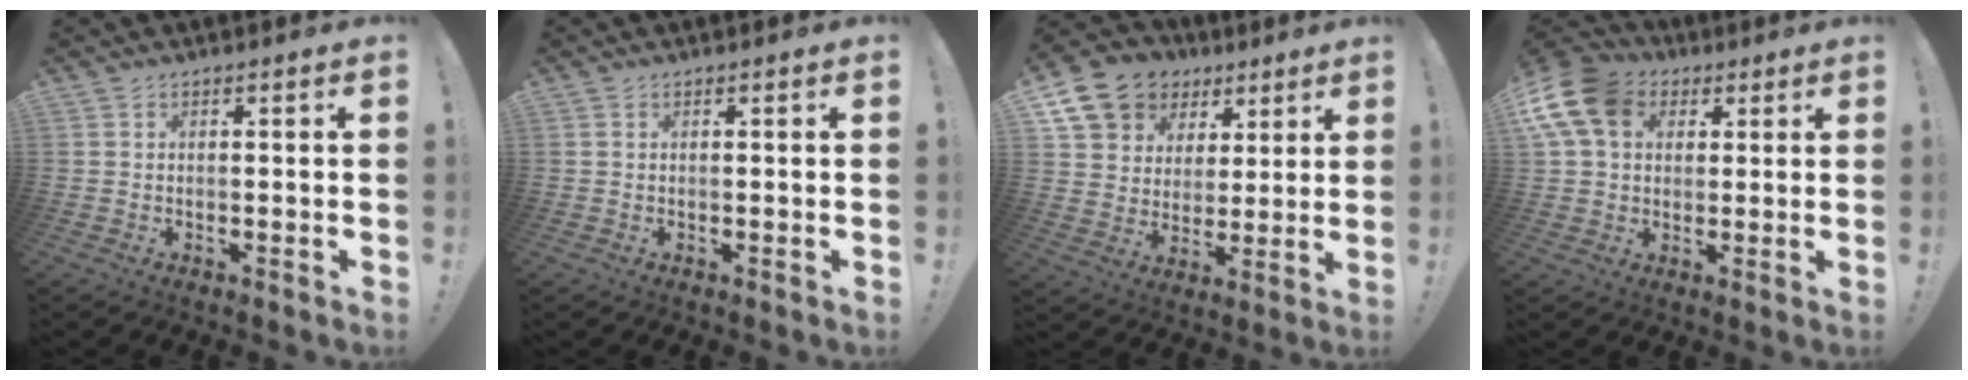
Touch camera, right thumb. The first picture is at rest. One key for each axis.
{"total": 0.0}
{"total": 14.3, "fx": 8.1, "fy": 10.8, "fz": 4.9, "tx": -0.081, "ty": -0.049, "tz": 0.166}
{"total": 14.3, "fx": 4.8, "fy": 10.6, "fz": 8.3, "tx": -0.163, "ty": -0.010, "tz": 0.096}